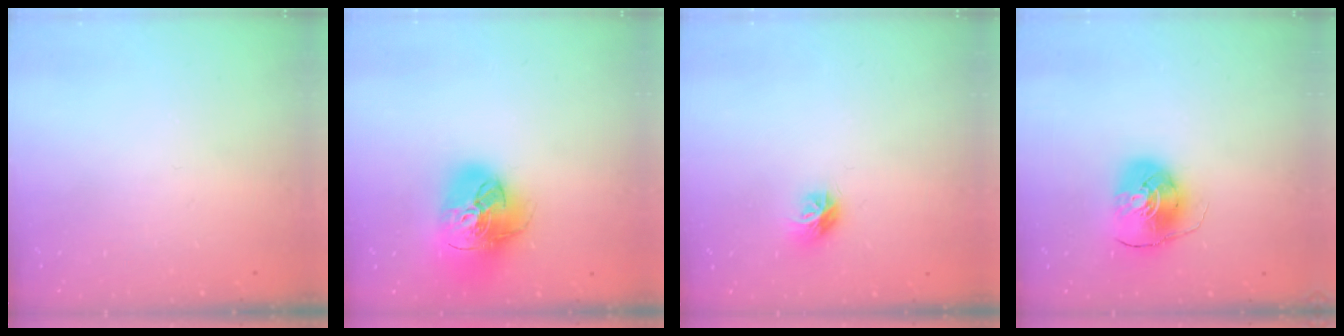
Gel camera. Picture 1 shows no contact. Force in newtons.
{"total": 21.8, "press": 21.6, "slide": 2.6}
{"total": 7.7, "press": 7.7, "slide": 0.2}
{"total": 9.3, "press": 9.2, "slide": 1.1}